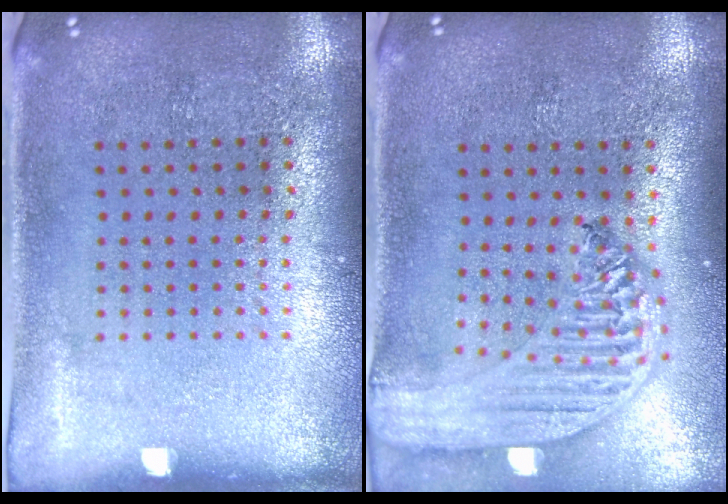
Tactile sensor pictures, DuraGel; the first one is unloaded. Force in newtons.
{"total": 2.9, "press": 2.3, "slide": 1.7}